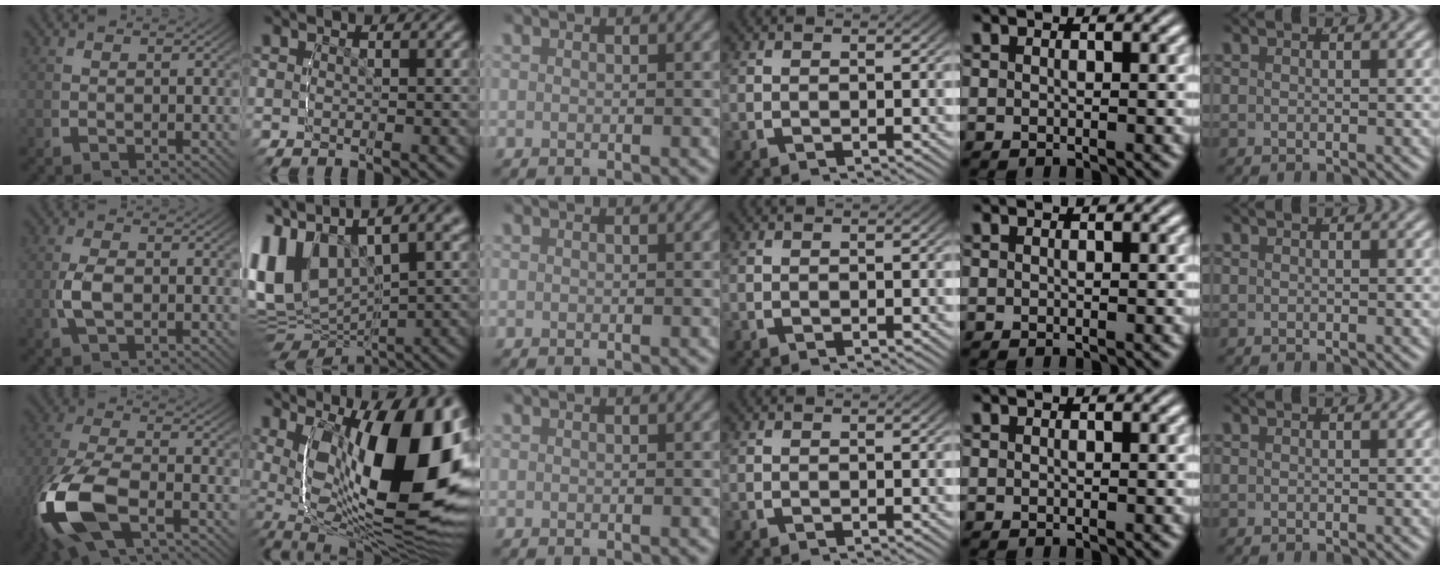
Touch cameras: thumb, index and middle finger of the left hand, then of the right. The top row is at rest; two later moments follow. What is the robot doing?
{"motion": "grasp_and_lifting", "object": "scissors"}